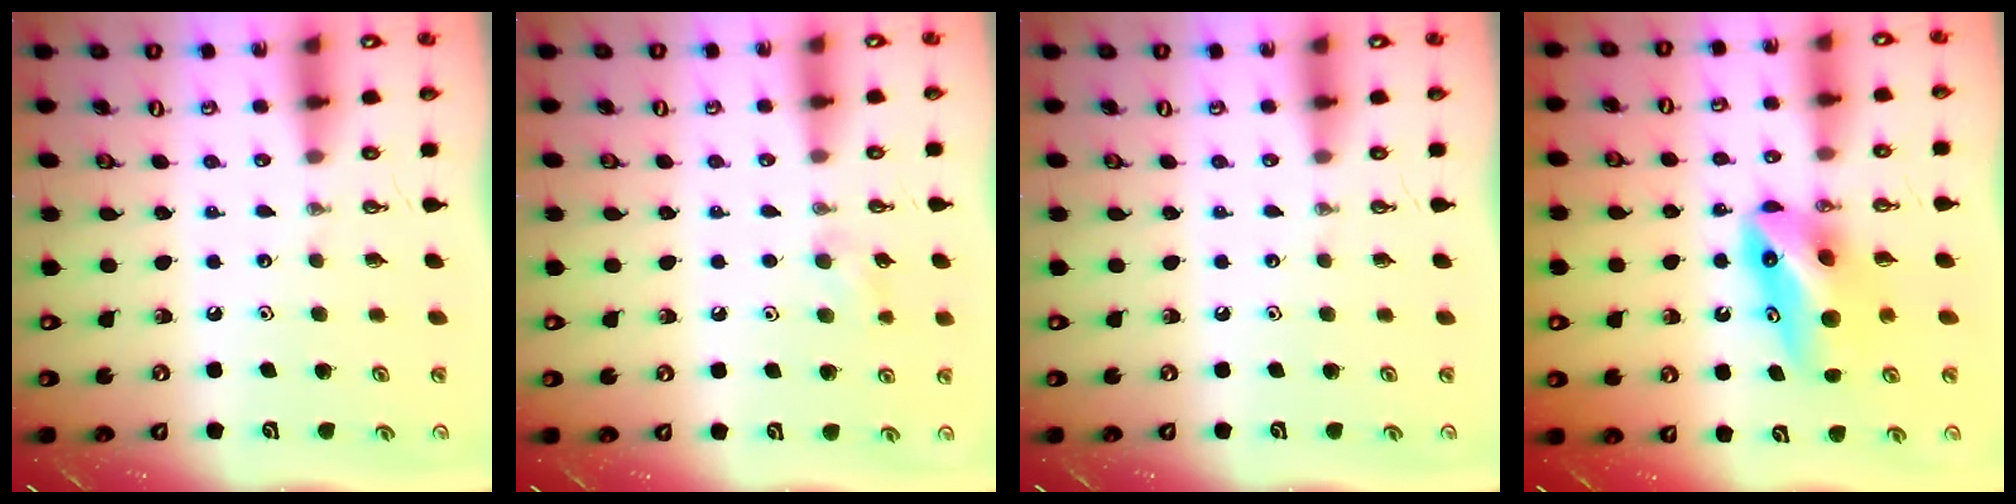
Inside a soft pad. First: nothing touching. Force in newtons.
{"total": 7.9, "press": 7.3, "slide": 3.2}
{"total": 0.0}
{"total": 9.7, "press": 9.6, "slide": 1.4}